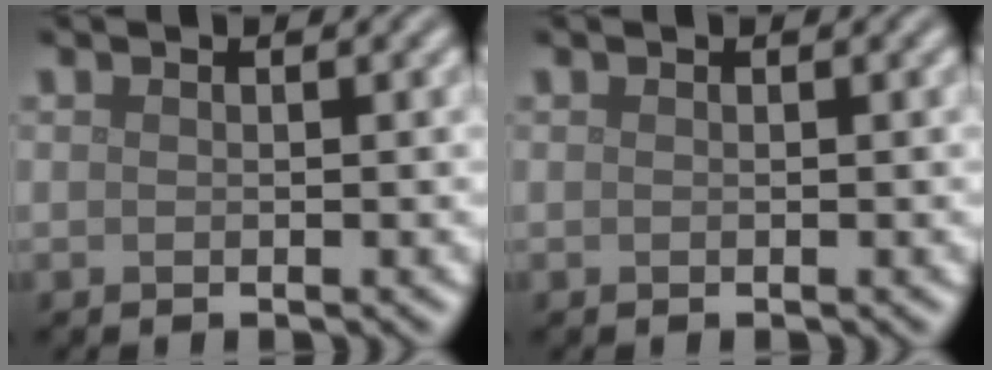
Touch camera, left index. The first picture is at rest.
{"total": 0.0}